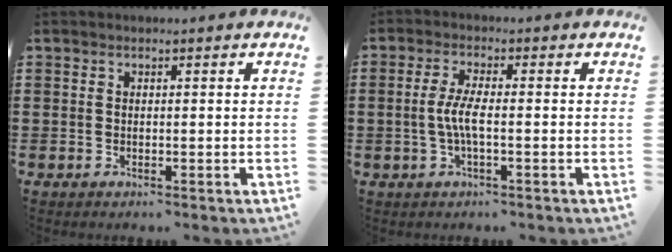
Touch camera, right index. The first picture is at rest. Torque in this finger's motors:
{"motor_torque": [1.02, 0.13, 0.52, 0.17]}